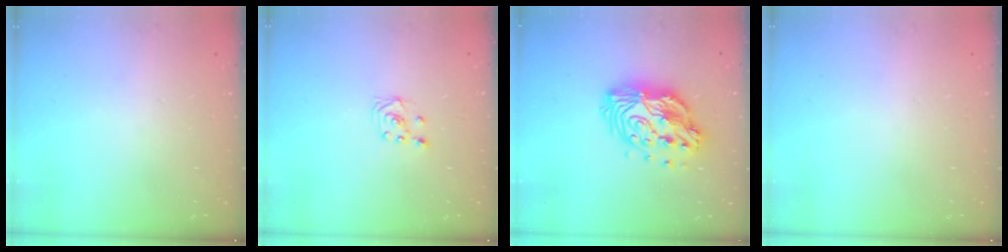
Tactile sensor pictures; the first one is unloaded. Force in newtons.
{"total": 2.3, "press": 2.2, "slide": 0.6}
{"total": 15.1, "press": 15.0, "slide": 1.2}
{"total": 0.0}